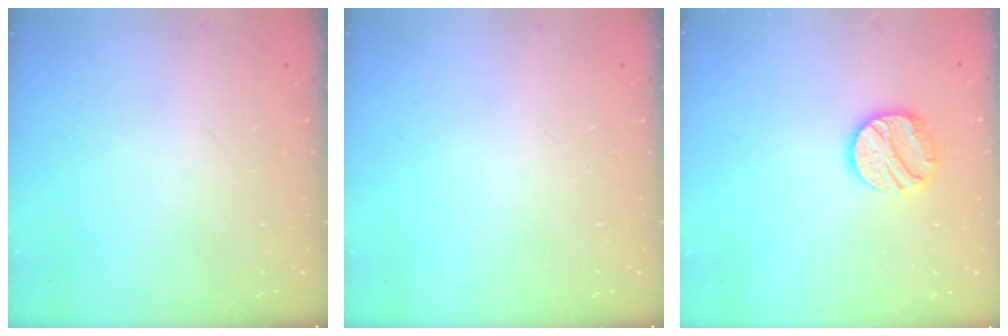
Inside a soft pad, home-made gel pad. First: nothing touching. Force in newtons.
{"total": 0.0}
{"total": 12.0, "press": 12.0, "slide": 0.8}